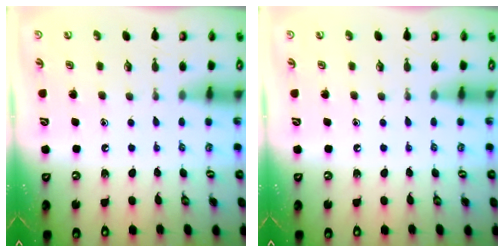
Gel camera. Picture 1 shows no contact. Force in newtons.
{"total": 0.0}